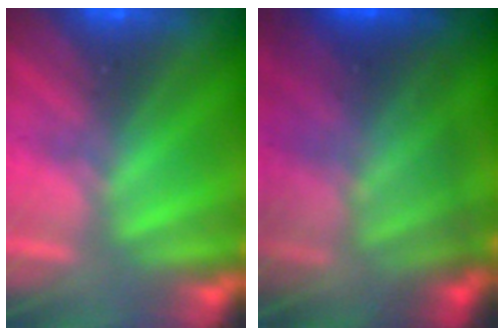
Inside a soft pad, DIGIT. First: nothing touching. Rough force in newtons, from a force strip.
{"total": 7.6}